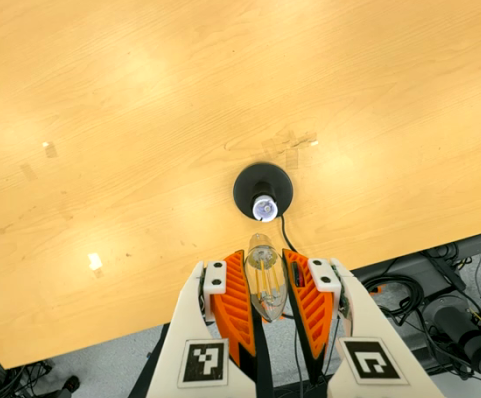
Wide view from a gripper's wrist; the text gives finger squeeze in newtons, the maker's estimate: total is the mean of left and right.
{"total": 13.7, "left": 14.1, "right": 13.3}